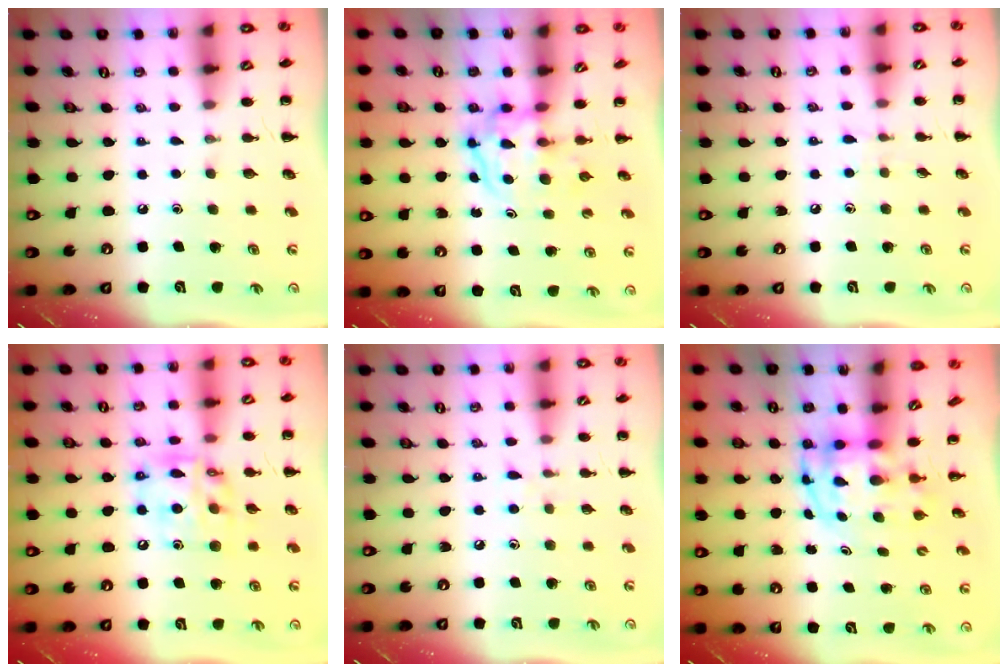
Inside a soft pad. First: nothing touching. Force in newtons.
{"total": 3.8, "press": 3.8, "slide": 0.4}
{"total": 3.5, "press": 3.2, "slide": 1.3}
{"total": 12.9, "press": 12.5, "slide": 3.0}
{"total": 4.7, "press": 4.4, "slide": 1.8}
{"total": 3.8, "press": 3.7, "slide": 0.7}